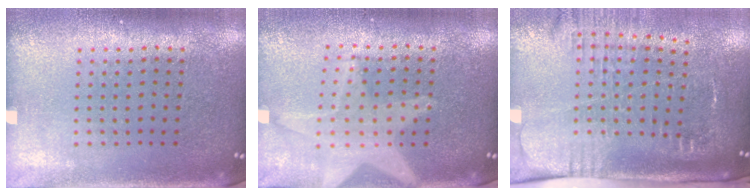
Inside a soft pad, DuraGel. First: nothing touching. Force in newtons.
{"total": 1.9, "press": 1.6, "slide": 1.0}
{"total": 2.7, "press": 2.0, "slide": 1.8}